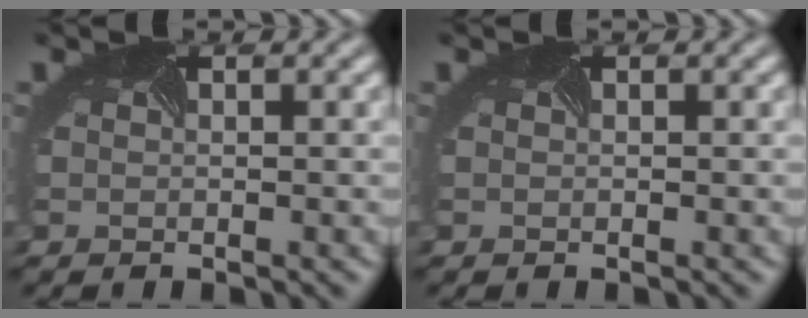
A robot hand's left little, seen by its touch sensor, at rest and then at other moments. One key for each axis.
{"total": 0.0}